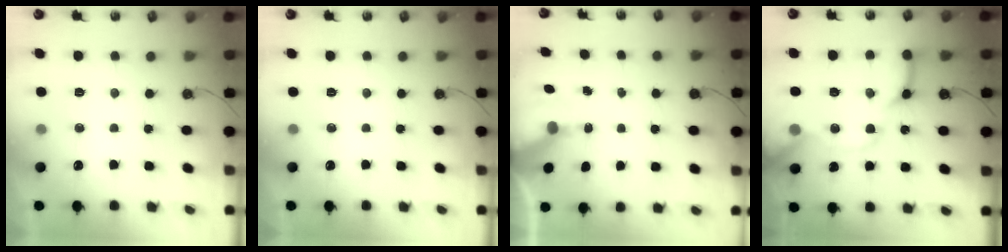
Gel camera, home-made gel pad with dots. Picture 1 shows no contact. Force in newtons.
{"total": 0.0}
{"total": 6.1, "press": 6.1, "slide": 0.5}
{"total": 18.6, "press": 18.5, "slide": 2.3}